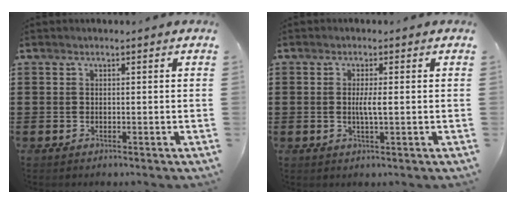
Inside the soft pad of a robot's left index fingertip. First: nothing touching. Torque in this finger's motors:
{"motor_torque": [0.22, -0.04, 0.05, 0.06]}